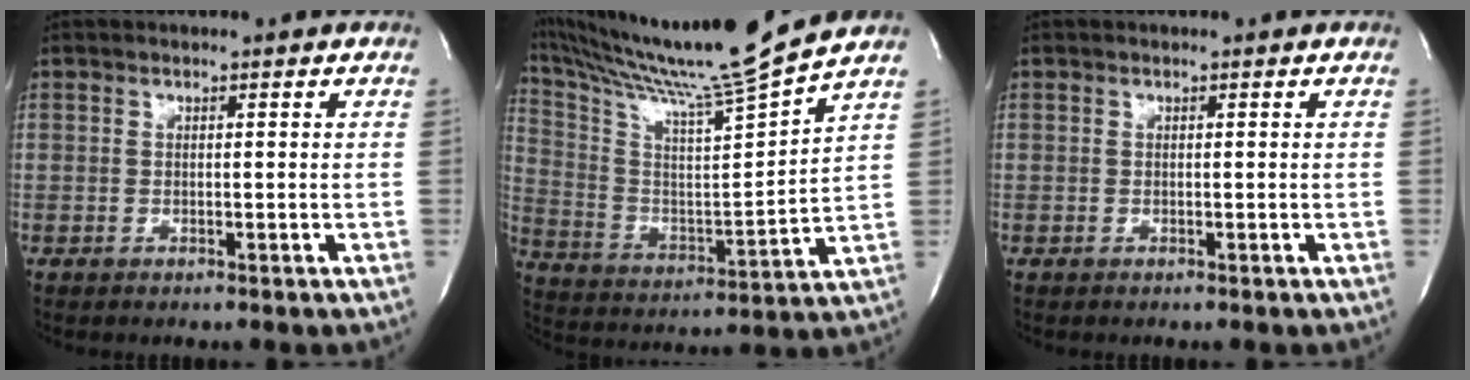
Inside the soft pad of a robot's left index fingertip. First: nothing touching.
{"total": 19.5, "force": [17.2, -2.8, 8.8], "torque": [-0.175, -0.047, 0.285]}
{"total": 0.0}